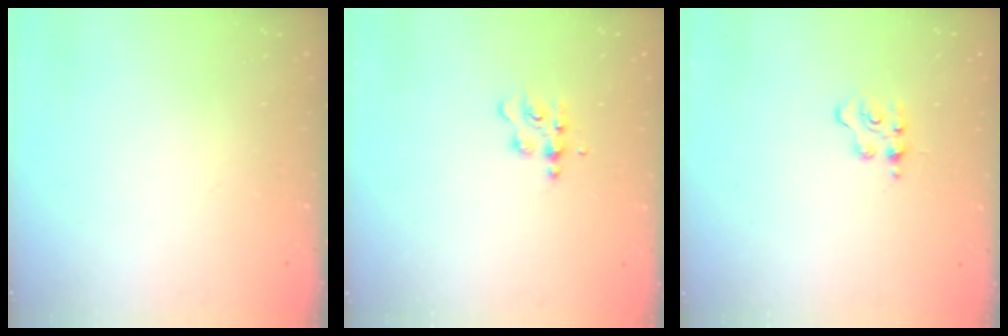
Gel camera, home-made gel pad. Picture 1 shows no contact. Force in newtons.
{"total": 4.1, "press": 4.0, "slide": 0.4}
{"total": 5.7, "press": 5.6, "slide": 0.7}